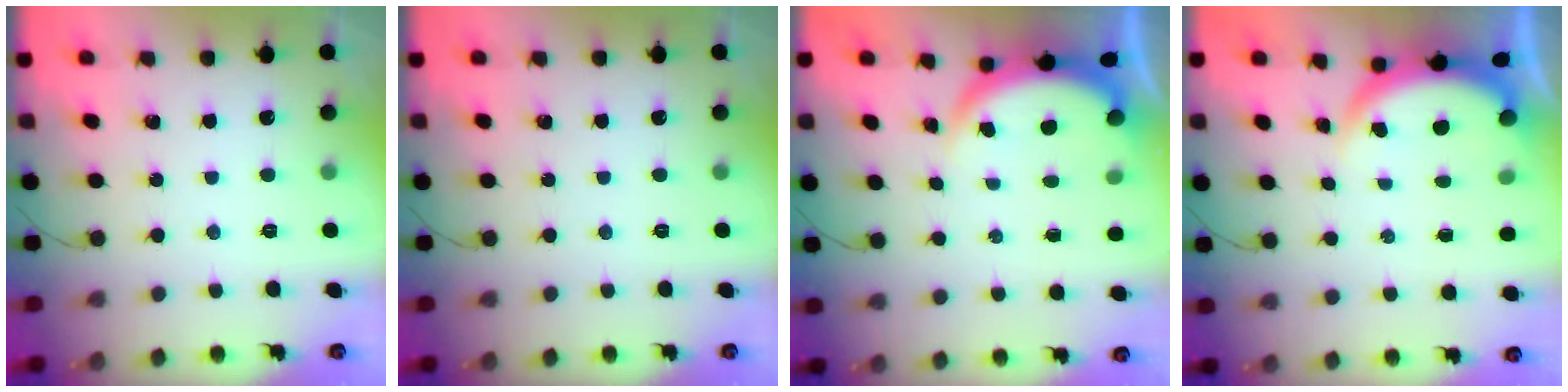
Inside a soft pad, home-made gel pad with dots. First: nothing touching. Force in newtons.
{"total": 0.0}
{"total": 3.8, "press": 3.8, "slide": 0.2}
{"total": 3.9, "press": 3.8, "slide": 1.2}